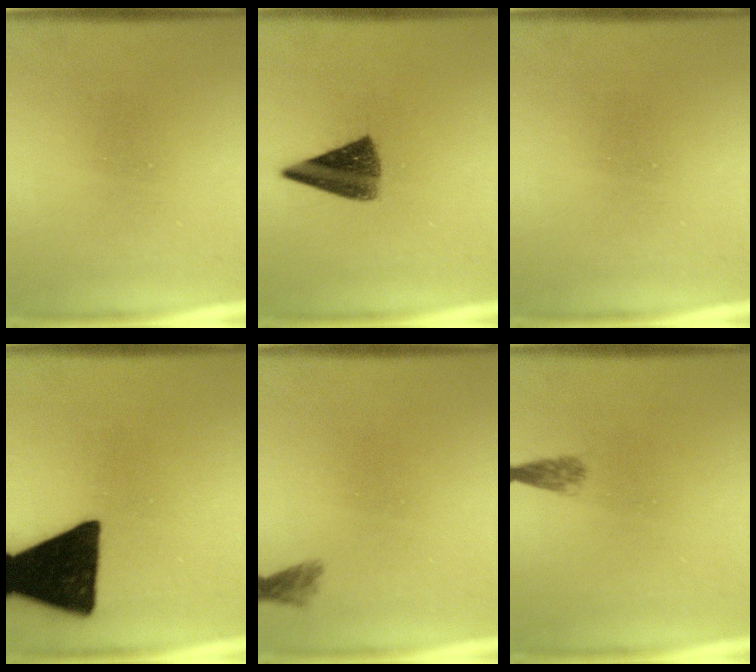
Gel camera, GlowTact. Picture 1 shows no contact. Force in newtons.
{"total": 8.0}
{"total": 0.0}
{"total": 17.6}
{"total": 1.6}
{"total": 1.8}